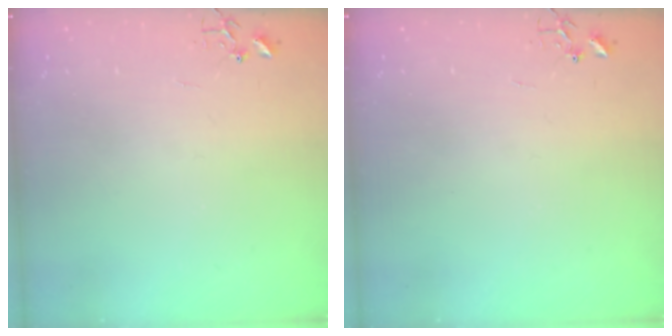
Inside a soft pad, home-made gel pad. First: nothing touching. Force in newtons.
{"total": 0.0}